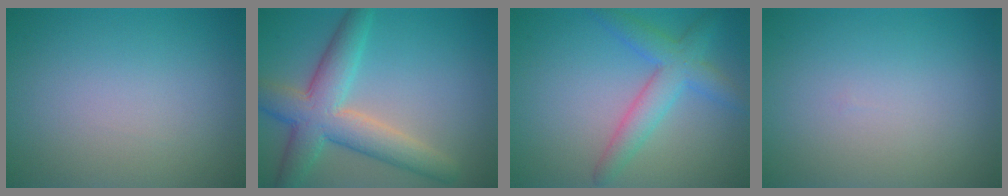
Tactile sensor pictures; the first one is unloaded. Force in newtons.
{"total": 6.8, "press": 6.8, "slide": 0.1}
{"total": 2.9, "press": 2.9, "slide": 0.2}
{"total": 0.0}